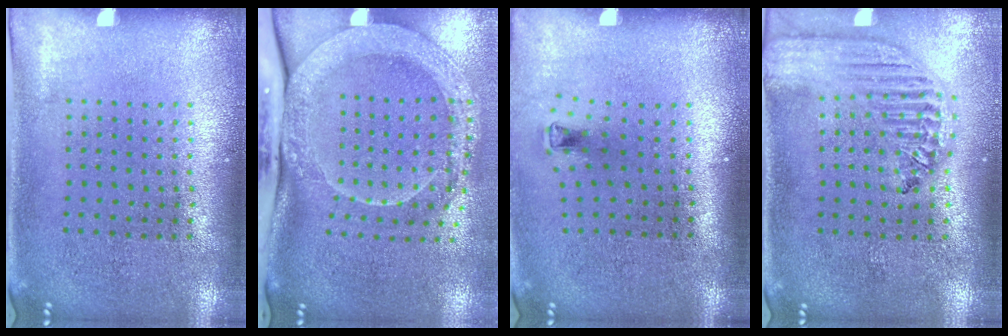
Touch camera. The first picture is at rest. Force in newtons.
{"total": 2.4, "press": 2.1, "slide": 1.1}
{"total": 0.7, "press": 0.3, "slide": 0.7}
{"total": 2.1, "press": 1.9, "slide": 1.0}